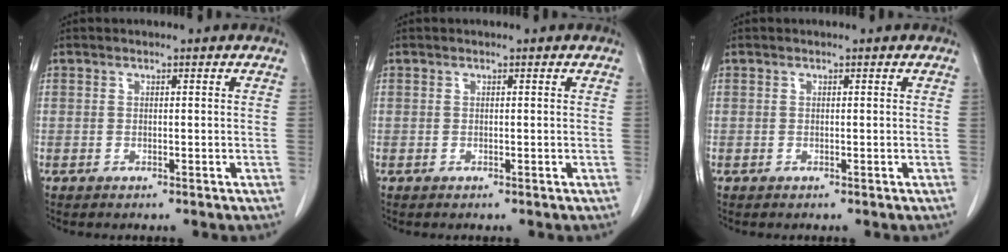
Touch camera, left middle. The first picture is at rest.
{"total": 0.0}
{"total": 0.0}